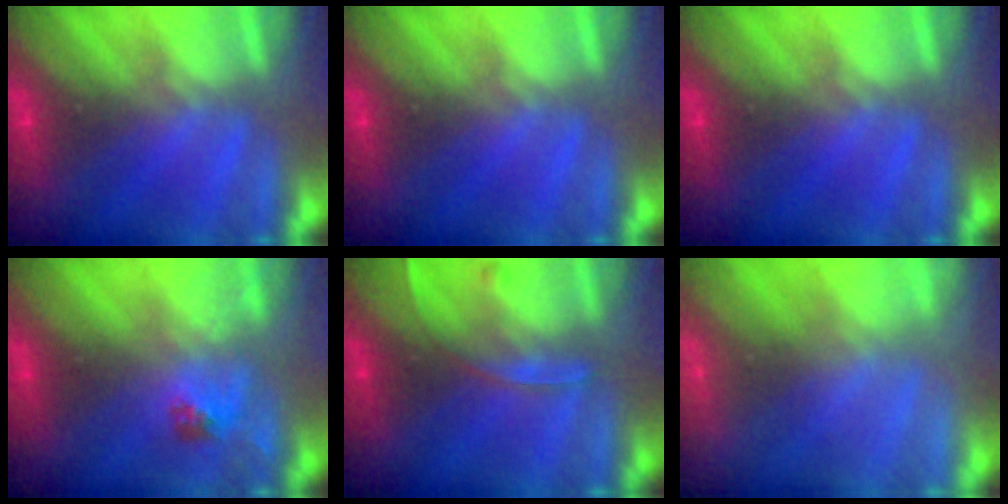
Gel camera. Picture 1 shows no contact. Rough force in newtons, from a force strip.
{"total": 0.0}
{"total": 0.0}
{"total": 2.4}
{"total": 2.5}
{"total": 2.2}